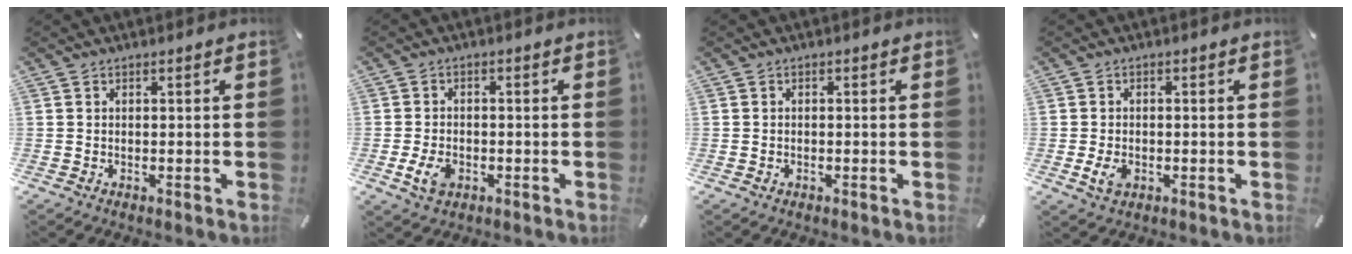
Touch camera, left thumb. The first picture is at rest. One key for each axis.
{"total": 5.1, "fx": -1.7, "fy": 3.7, "fz": 3.1, "tx": -0.078, "ty": 0.001, "tz": -0.034}
{"total": 0.8, "fx": -0.2, "fy": 0.7, "fz": 0.3, "tx": -0.005, "ty": 0.003, "tz": -0.006}
{"total": 3.7, "fx": -1.0, "fy": 2.7, "fz": 2.4, "tx": -0.046, "ty": -0.004, "tz": -0.020}